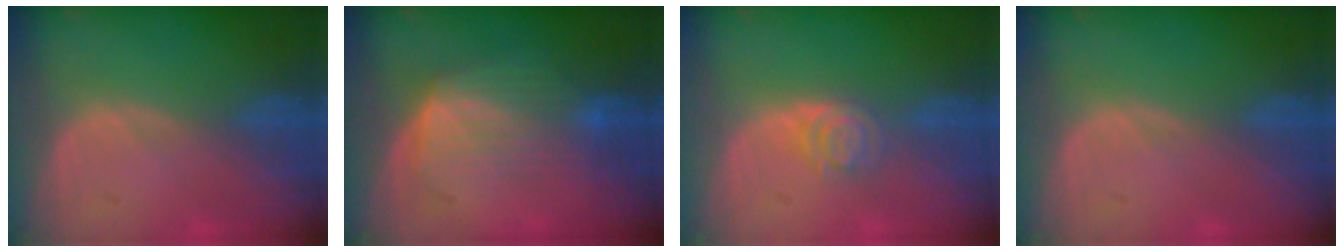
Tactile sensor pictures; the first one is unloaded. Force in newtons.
{"total": 6.4, "press": 6.3, "slide": 1.2}
{"total": 3.9, "press": 3.5, "slide": 1.7}
{"total": 0.0}